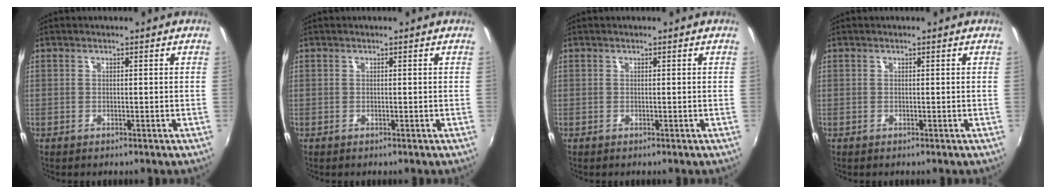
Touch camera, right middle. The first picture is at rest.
{"total": 0.0}
{"total": 0.0}
{"total": 0.0}